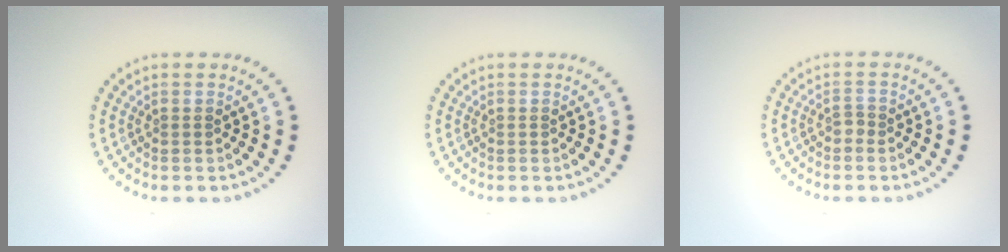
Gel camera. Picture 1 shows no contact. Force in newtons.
{"total": 0.0}
{"total": 0.9, "press": 0.6, "slide": 0.6}